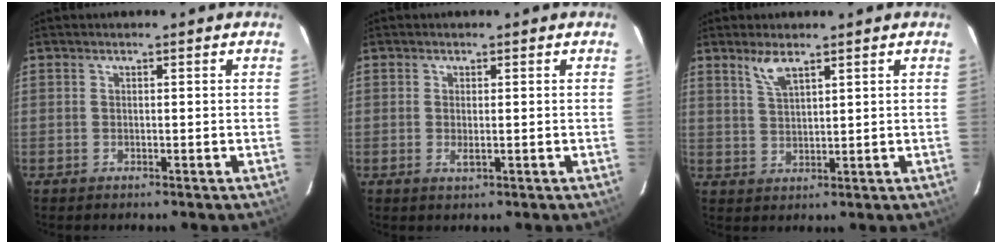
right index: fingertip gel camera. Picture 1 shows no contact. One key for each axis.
{"total": 1.8, "fx": -0.2, "fy": 0.3, "fz": 1.7, "tx": -0.034, "ty": -0.003, "tz": -0.002}
{"total": 4.0, "fx": 2.9, "fy": 1.1, "fz": 2.6, "tx": -0.053, "ty": -0.003, "tz": 0.061}